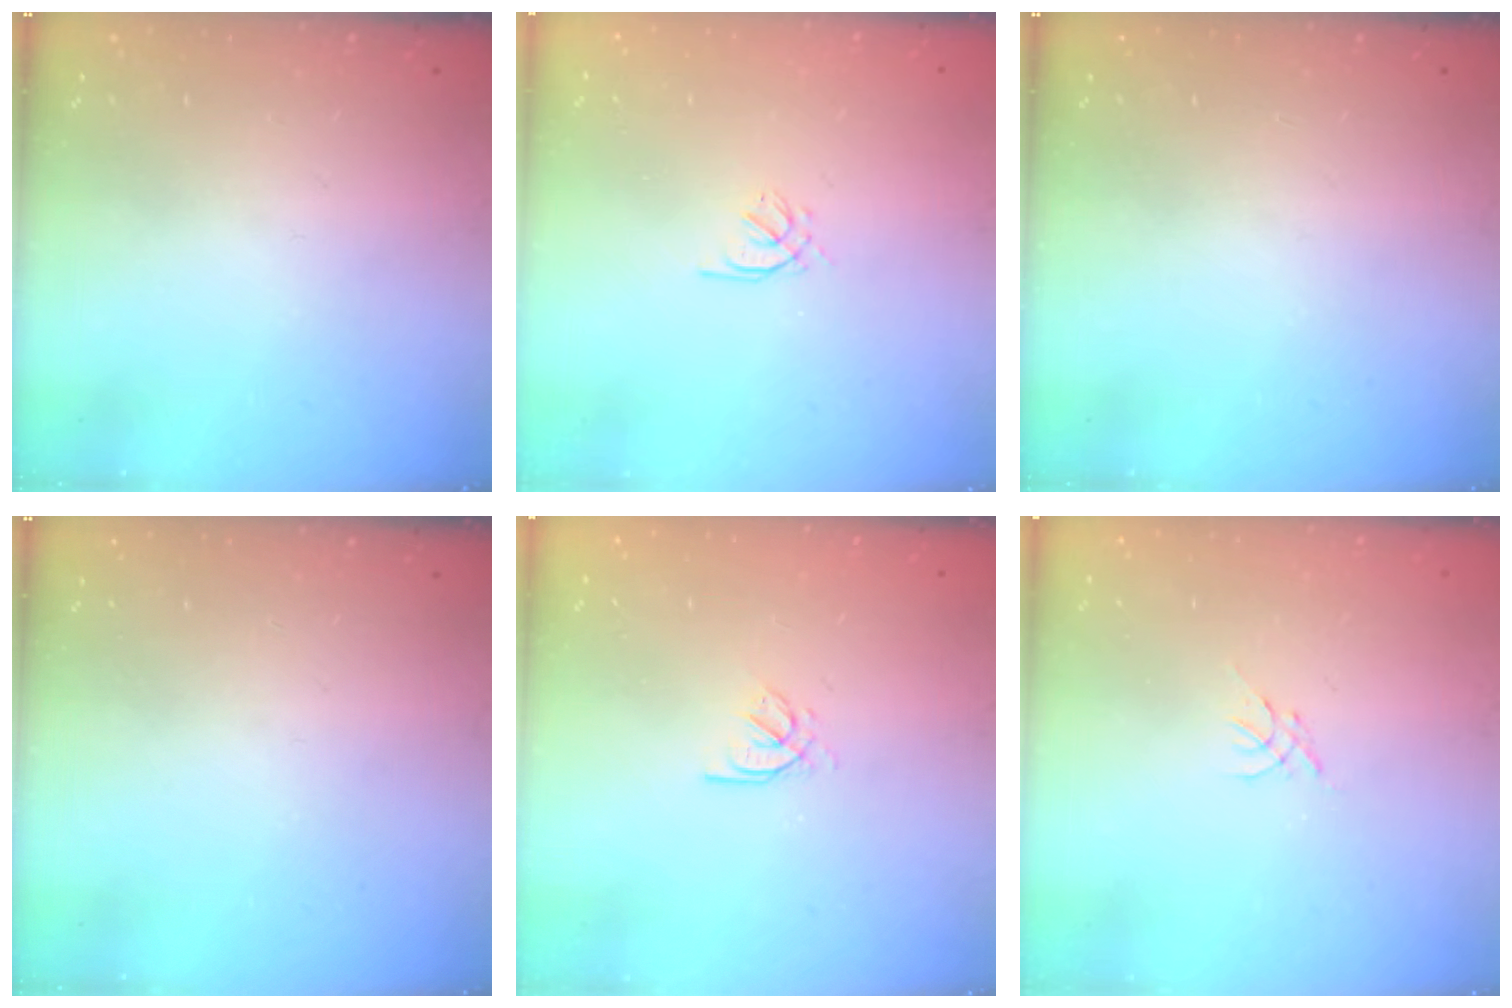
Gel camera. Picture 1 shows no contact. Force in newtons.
{"total": 0.9, "press": 0.8, "slide": 0.4}
{"total": 0.0}
{"total": 0.0}
{"total": 2.2, "press": 2.2, "slide": 0.4}
{"total": 0.0}